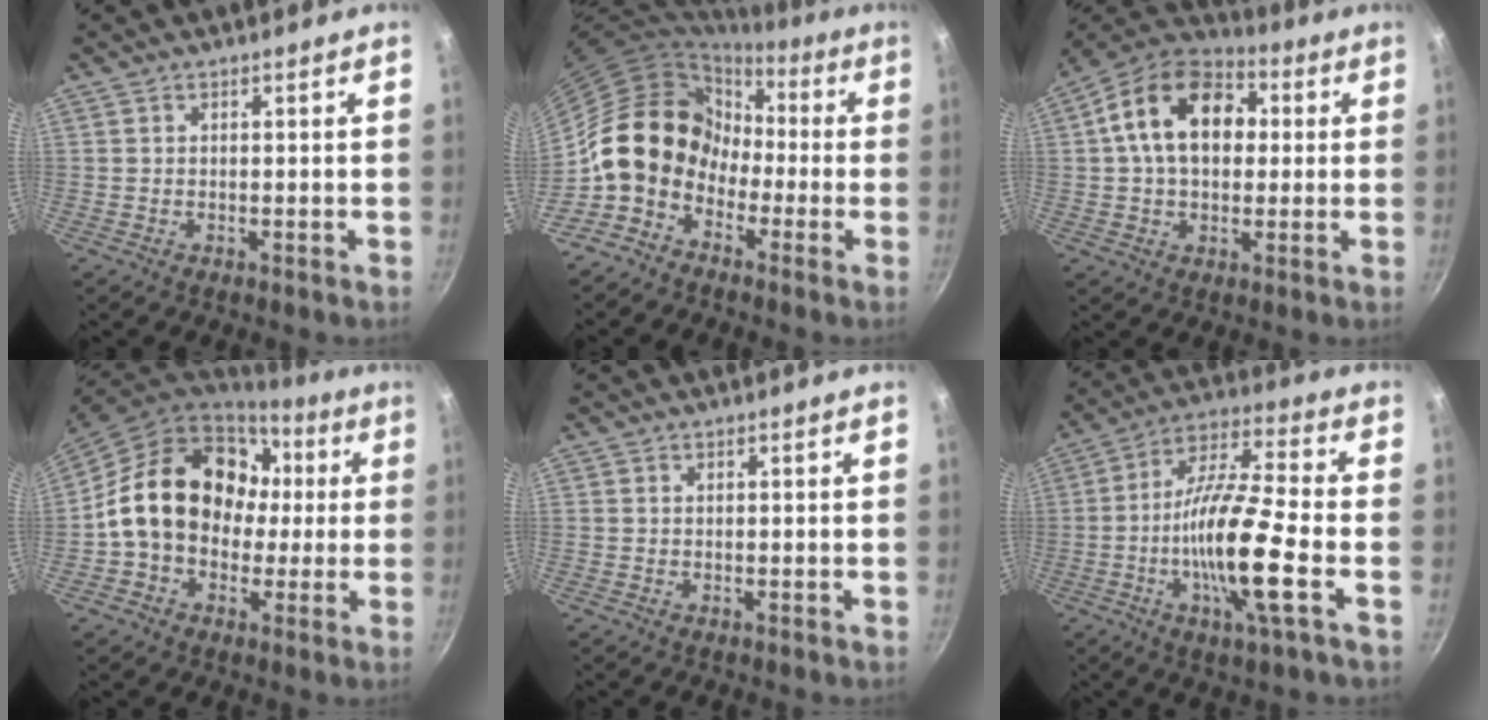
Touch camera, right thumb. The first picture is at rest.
{"total": 12.7, "force": [-2.6, 10.5, 6.6], "torque": [-0.058, 0.041, -0.059]}
{"total": 17.5, "force": [2.9, 12.1, 12.3], "torque": [-0.175, 0.029, 0.030]}
{"total": 20.5, "force": [1.6, 16.2, 12.4], "torque": [-0.178, 0.049, 0.026]}
{"total": 0.0}
{"total": 16.8, "force": [-4.2, 2.7, 16.1], "torque": [-0.296, 0.025, -0.095]}